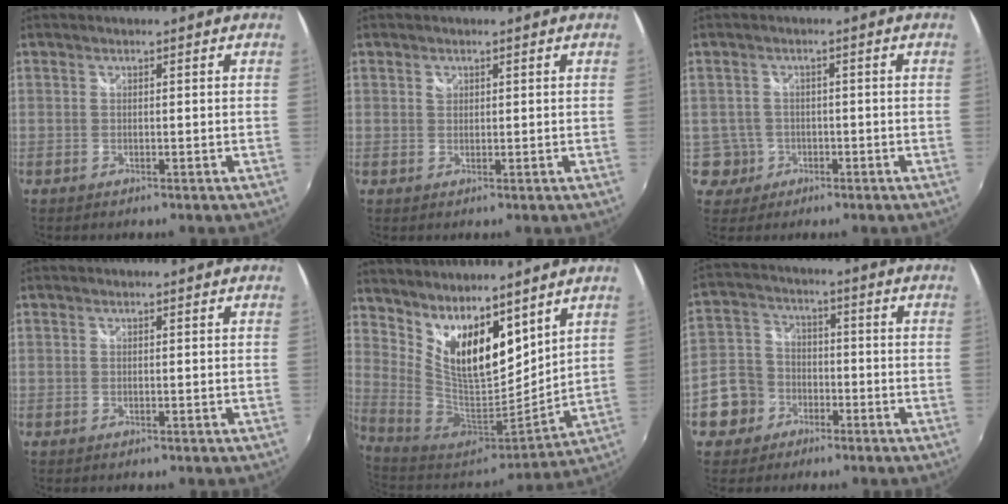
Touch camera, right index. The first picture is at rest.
{"total": 1.2, "force": [0.5, 1.0, 0.4], "torque": [-0.005, 0.003, 0.007]}
{"total": 4.4, "force": [-1.3, 4.2, 0.0], "torque": [-0.006, 0.016, -0.017]}
{"total": 0.0}
{"total": 15.6, "force": [9.6, 6.4, 10.5], "torque": [-0.193, -0.008, 0.184]}
{"total": 9.9, "force": [-4.6, 8.3, 2.6], "torque": [-0.085, 0.026, -0.080]}